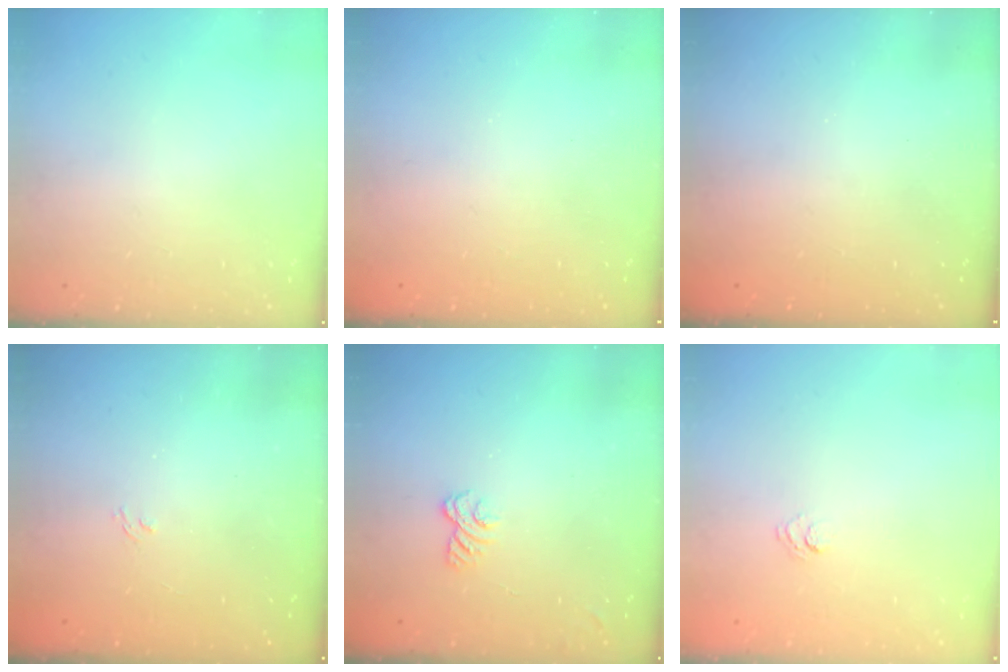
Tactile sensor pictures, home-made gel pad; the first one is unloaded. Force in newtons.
{"total": 2.4, "press": 2.3, "slide": 0.7}
{"total": 2.3, "press": 2.2, "slide": 0.8}
{"total": 1.3, "press": 0.7, "slide": 1.2}
{"total": 2.3, "press": 1.9, "slide": 1.2}
{"total": 2.6, "press": 2.3, "slide": 1.1}